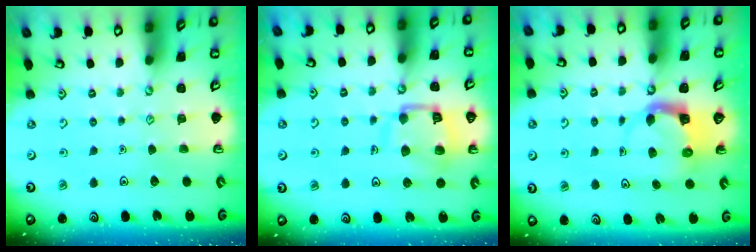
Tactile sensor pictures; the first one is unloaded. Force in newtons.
{"total": 12.1, "press": 12.0, "slide": 1.3}
{"total": 3.8, "press": 3.8, "slide": 0.7}